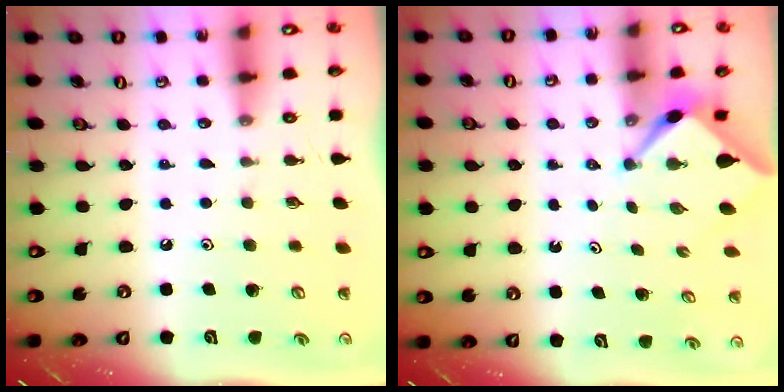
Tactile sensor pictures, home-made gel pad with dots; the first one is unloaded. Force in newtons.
{"total": 2.4, "press": 2.4, "slide": 0.3}